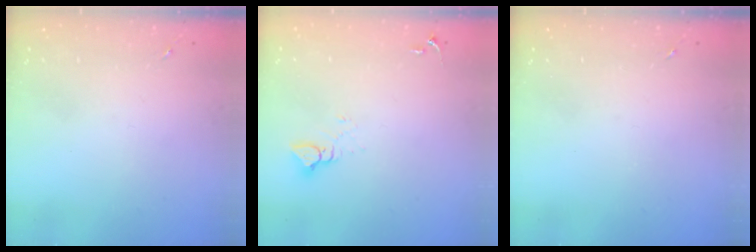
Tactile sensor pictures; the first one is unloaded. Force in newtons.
{"total": 4.2, "press": 4.2, "slide": 0.2}
{"total": 0.0}